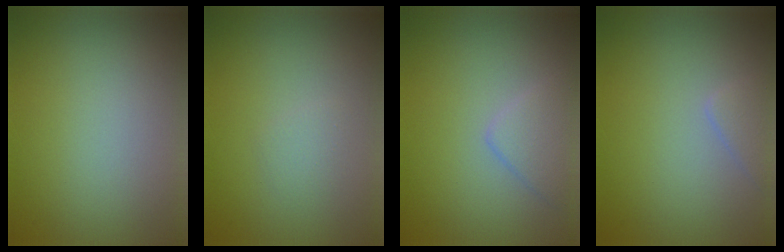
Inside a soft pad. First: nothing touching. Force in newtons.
{"total": 0.9, "press": 0.9, "slide": 0.1}
{"total": 2.1, "press": 2.1, "slide": 0.1}
{"total": 1.3, "press": 1.3, "slide": 0.1}